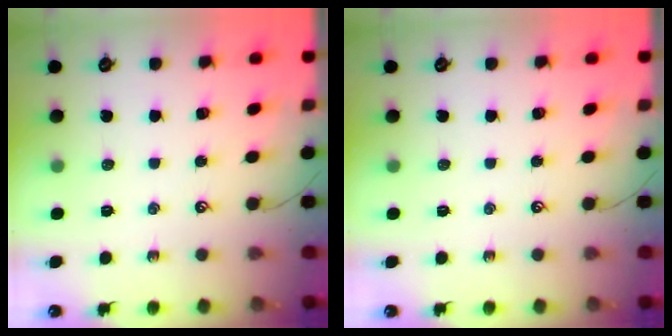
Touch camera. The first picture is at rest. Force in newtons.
{"total": 0.0}